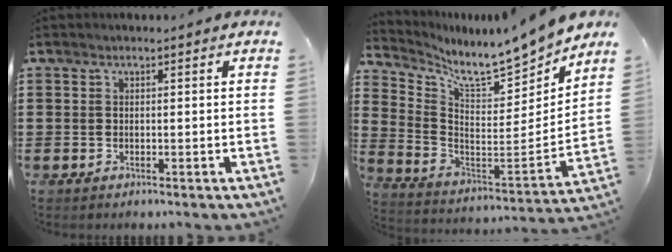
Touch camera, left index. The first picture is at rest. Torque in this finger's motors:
{"motor_torque": [1.05, -0.69, 0.39, 0.11]}